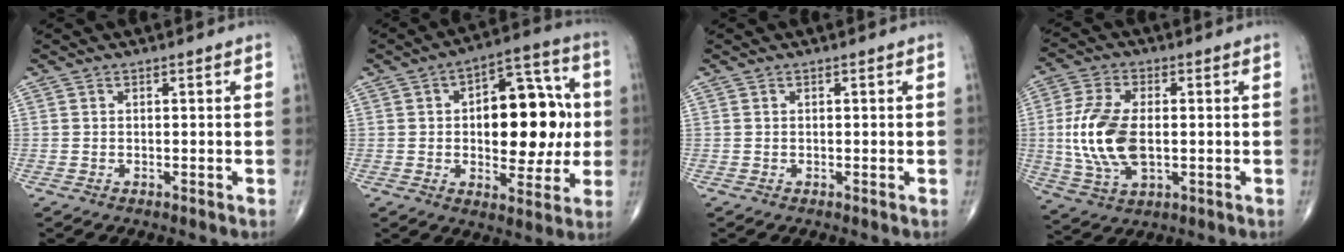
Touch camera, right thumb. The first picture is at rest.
{"total": 18.8, "force": [0.9, 10.1, 15.9], "torque": [-0.173, 0.020, 0.014]}
{"total": 0.0}
{"total": 13.4, "force": [-0.3, 7.2, 11.3], "torque": [-0.240, -0.002, -0.002]}